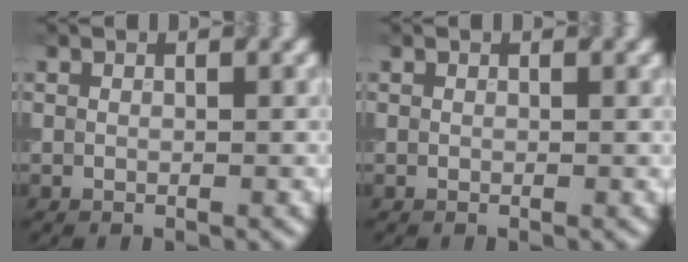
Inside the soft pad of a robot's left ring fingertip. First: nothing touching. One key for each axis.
{"total": 0.0}